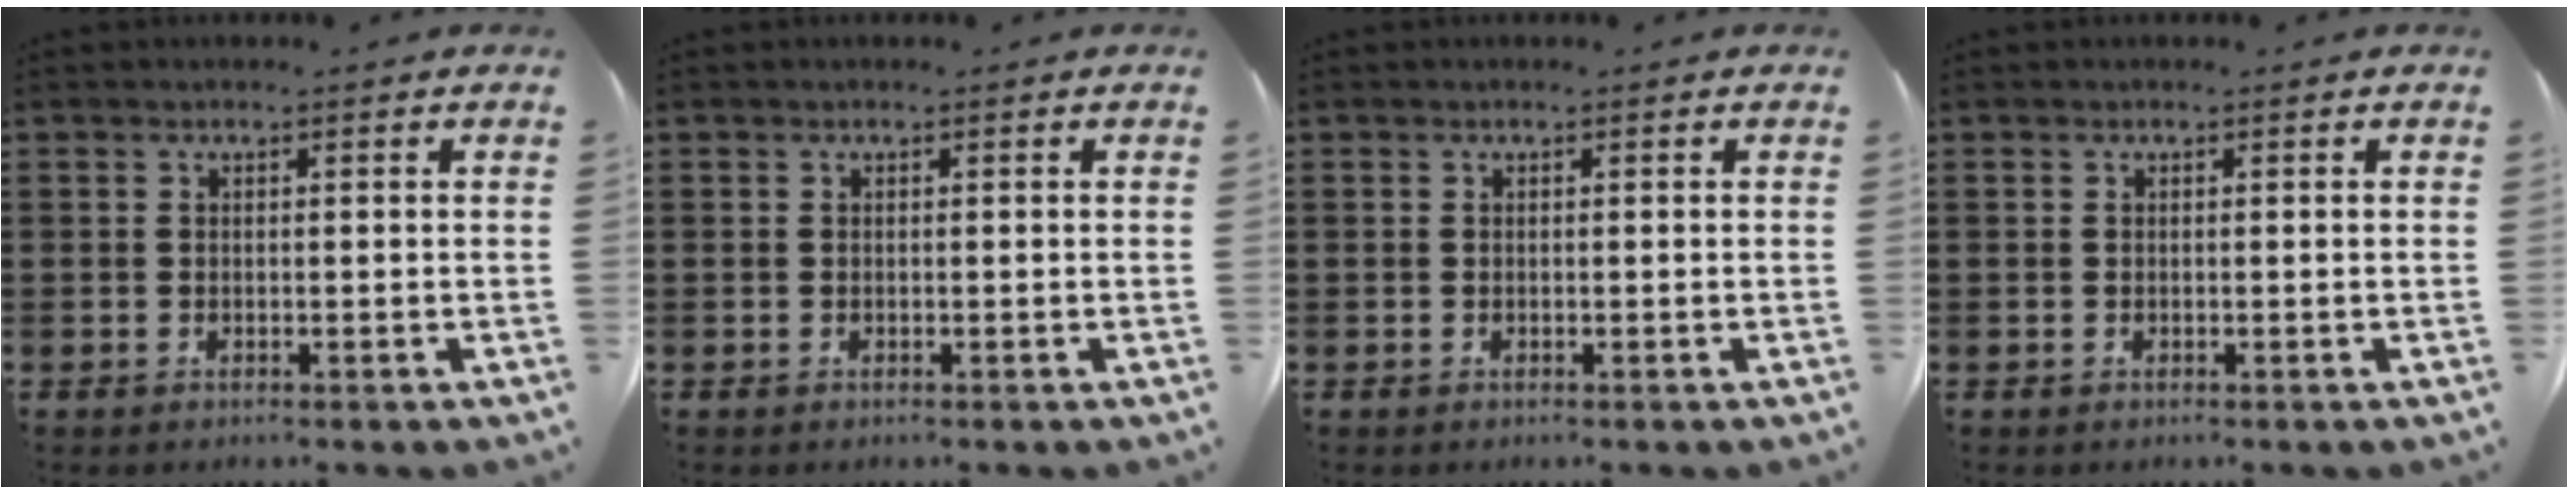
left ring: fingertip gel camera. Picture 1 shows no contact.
{"total": 0.0}
{"total": 0.0}
{"total": 0.0}